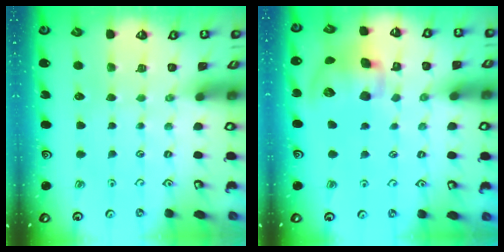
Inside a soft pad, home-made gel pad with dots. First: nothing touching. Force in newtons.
{"total": 14.5, "press": 14.4, "slide": 1.7}